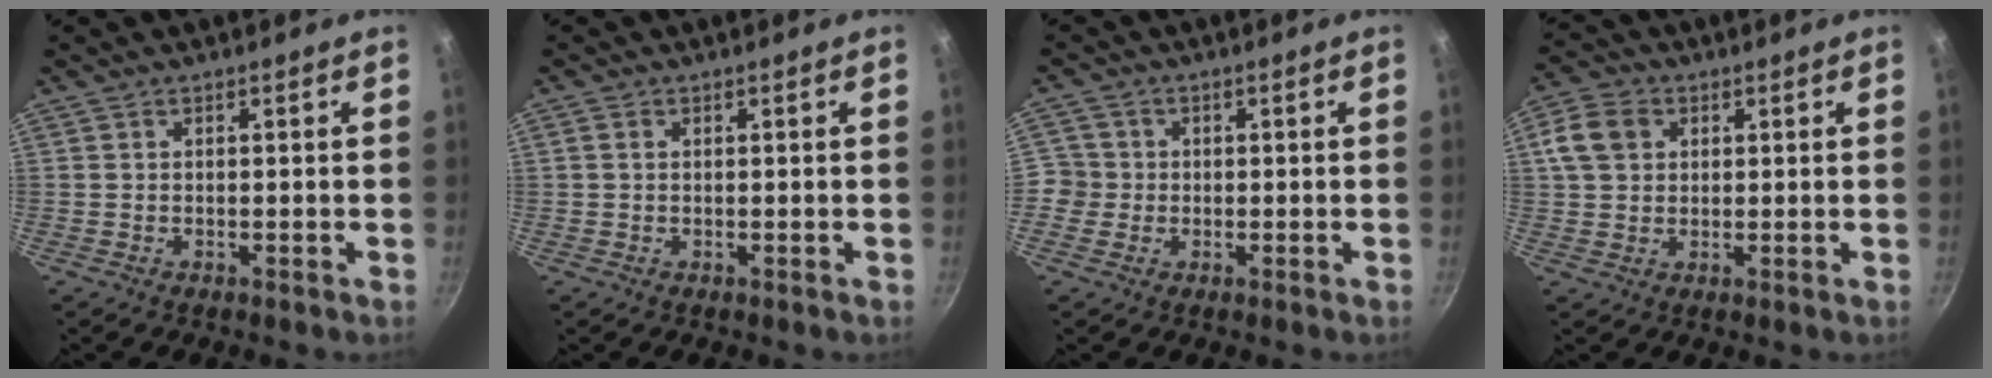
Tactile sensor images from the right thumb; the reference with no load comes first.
{"total": 1.0, "force": [0.3, 0.7, 0.6], "torque": [-0.012, 0.003, 0.003]}
{"total": 4.3, "force": [-0.5, 4.2, 0.7], "torque": [0.017, 0.009, -0.016]}
{"total": 7.8, "force": [2.1, 6.2, 4.3], "torque": [-0.068, 0.005, 0.026]}